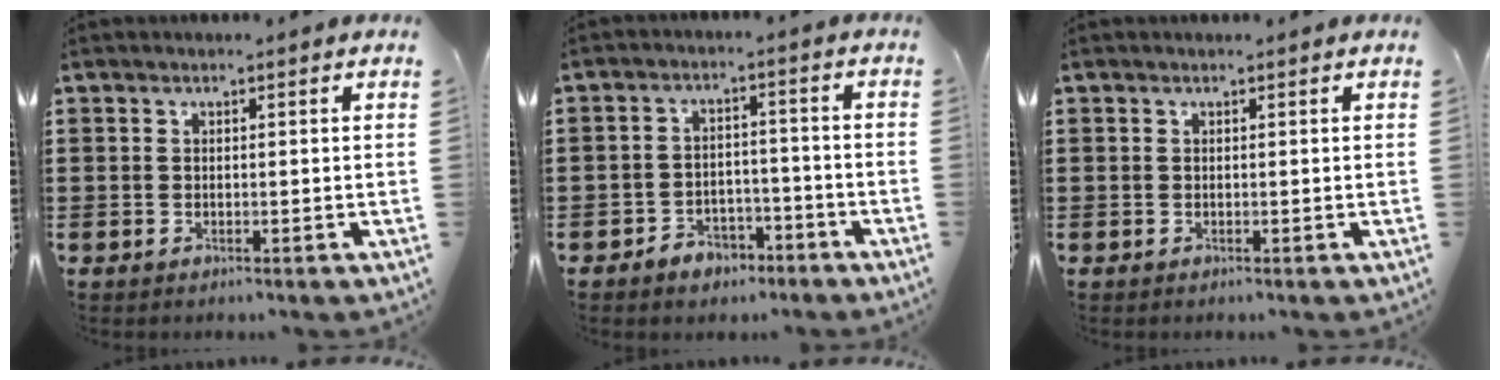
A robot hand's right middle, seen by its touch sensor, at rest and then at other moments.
{"total": 3.6, "force": [-3.1, 1.7, 0.5], "torque": [-0.014, 0.010, -0.064]}
{"total": 0.0}